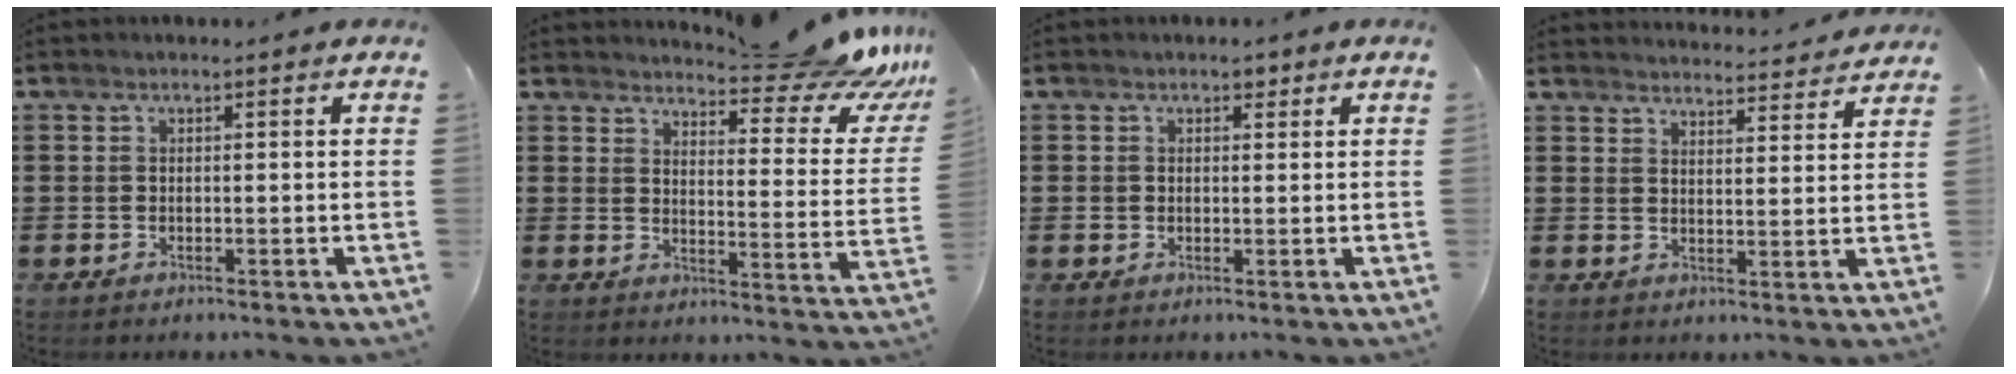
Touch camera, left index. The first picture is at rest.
{"total": 10.2, "force": [8.9, 1.8, 4.7], "torque": [-0.069, -0.063, 0.151]}
{"total": 1.7, "force": [0.7, 1.5, 0.5], "torque": [-0.009, 0.005, 0.008]}
{"total": 3.6, "force": [3.6, -0.2, 0.0], "torque": [-0.006, -0.029, 0.061]}